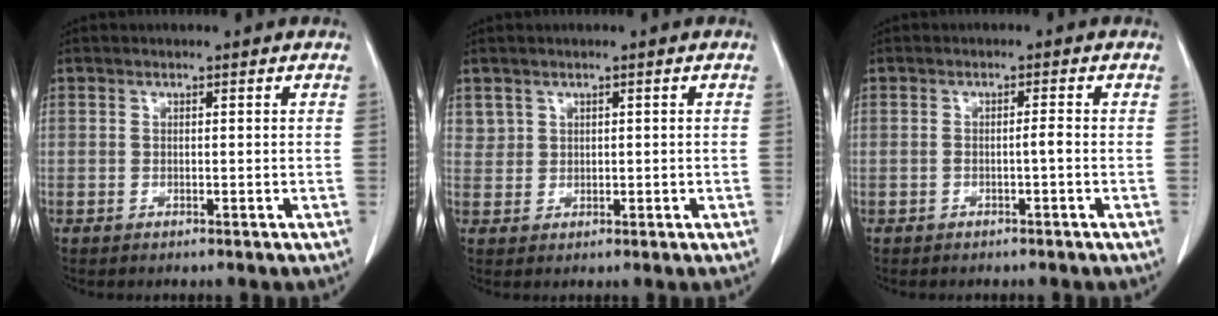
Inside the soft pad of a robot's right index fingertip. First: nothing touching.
{"total": 1.7, "force": [0.9, 1.4, 0.1], "torque": [0.004, 0.006, 0.018]}
{"total": 1.2, "force": [-0.5, -0.1, 1.1], "torque": [-0.017, 0.002, -0.008]}